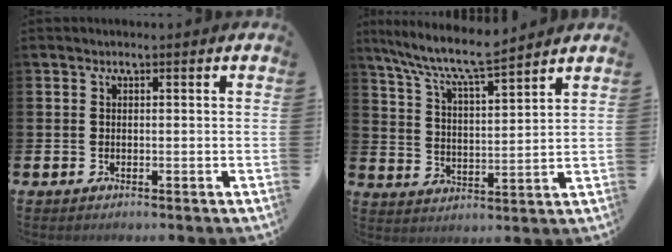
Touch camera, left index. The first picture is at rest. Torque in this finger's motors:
{"motor_torque": [0.85, -0.80, 0.63, 0.21]}